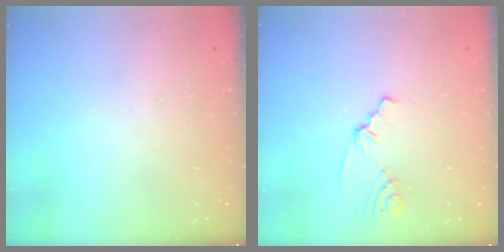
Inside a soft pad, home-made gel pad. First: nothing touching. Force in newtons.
{"total": 1.9, "press": 1.9, "slide": 0.2}